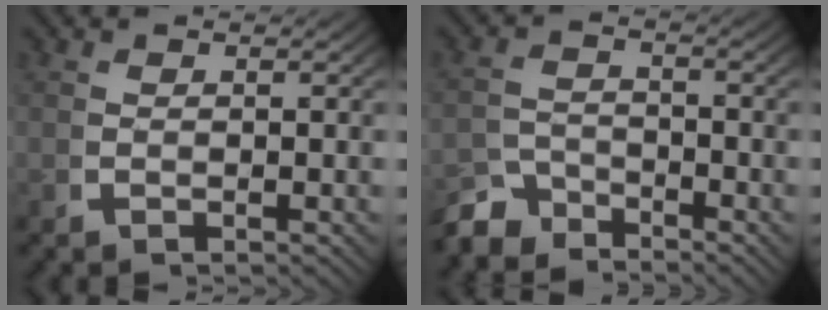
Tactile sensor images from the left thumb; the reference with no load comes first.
{"total": 4.0, "force": [-3.7, 1.2, 0.5], "torque": [0.005, -0.011, -0.071]}